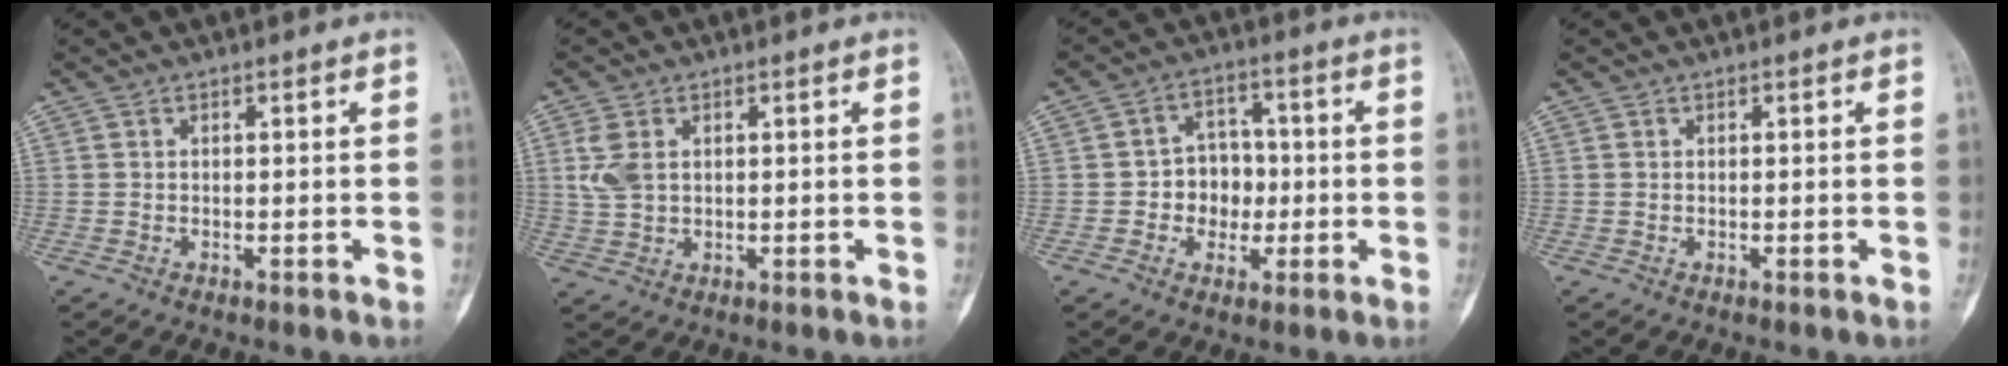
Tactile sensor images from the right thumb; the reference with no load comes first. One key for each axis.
{"total": 5.0, "fx": 1.1, "fy": 3.3, "fz": 3.6, "tx": -0.082, "ty": 0.002, "tz": 0.025}
{"total": 7.3, "fx": -1.1, "fy": 6.2, "fz": 3.7, "tx": -0.005, "ty": 0.023, "tz": -0.024}
{"total": 0.0}